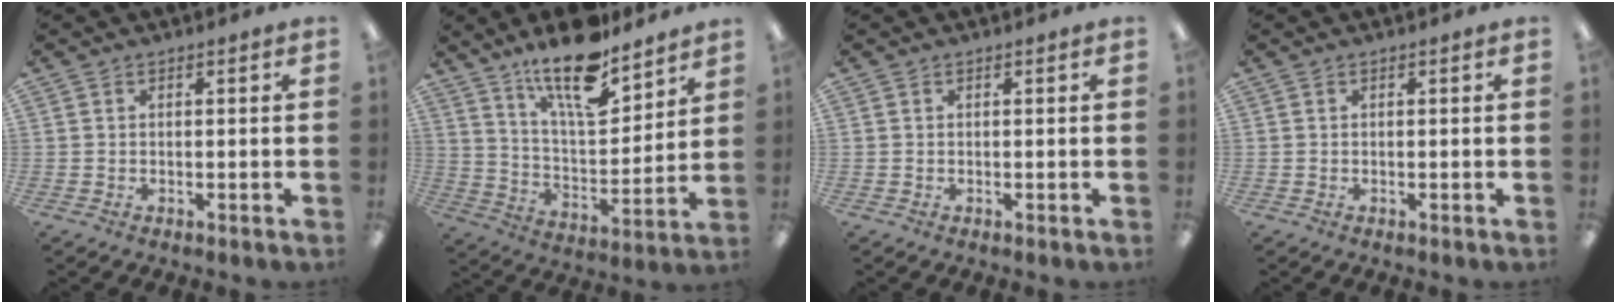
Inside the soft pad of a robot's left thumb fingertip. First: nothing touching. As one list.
[{"total": 17.2, "force": [13.2, 5.2, 9.7], "torque": [-0.167, -0.079, 0.223]}, {"total": 0.0}, {"total": 0.0}]